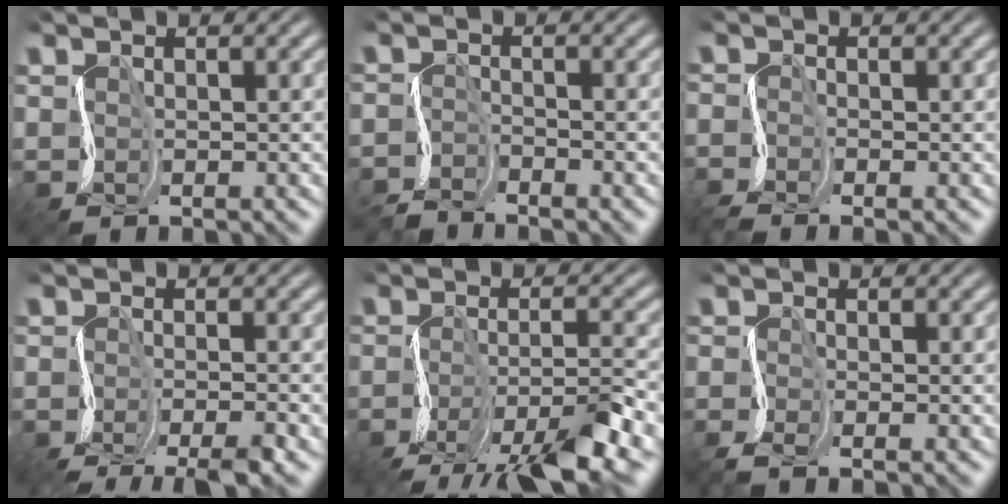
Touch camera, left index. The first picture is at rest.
{"total": 2.6, "force": [-2.6, 0.2, 0.1], "torque": [-0.008, 0.002, -0.062]}
{"total": 2.0, "force": [-1.9, 0.0, 0.6], "torque": [-0.019, -0.006, -0.049]}
{"total": 4.6, "force": [-3.5, 0.5, 3.0], "torque": [-0.043, -0.003, -0.072]}
{"total": 7.4, "force": [-4.9, 1.6, 5.3], "torque": [-0.090, 0.001, -0.094]}
{"total": 2.1, "force": [-1.6, 0.2, 1.3], "torque": [-0.032, -0.008, -0.043]}